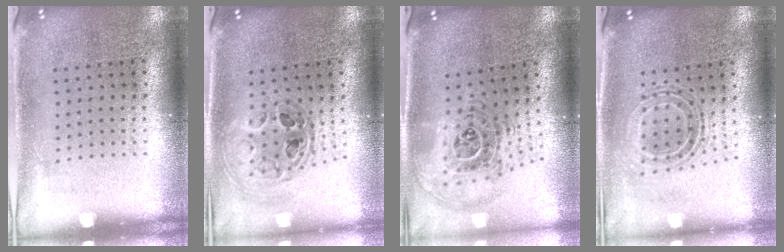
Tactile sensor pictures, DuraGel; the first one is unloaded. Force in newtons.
{"total": 0.9, "press": 0.8, "slide": 0.1}
{"total": 1.7, "press": 1.4, "slide": 0.9}
{"total": 0.8, "press": 0.8, "slide": 0.3}